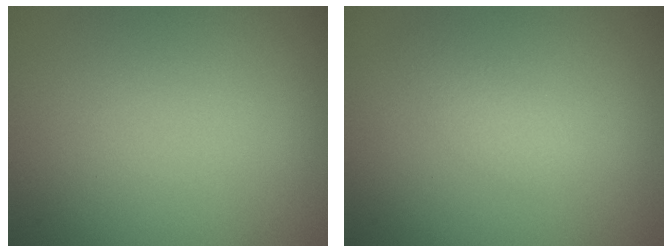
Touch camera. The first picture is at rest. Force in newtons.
{"total": 1.3, "press": 1.3, "slide": 0.0}